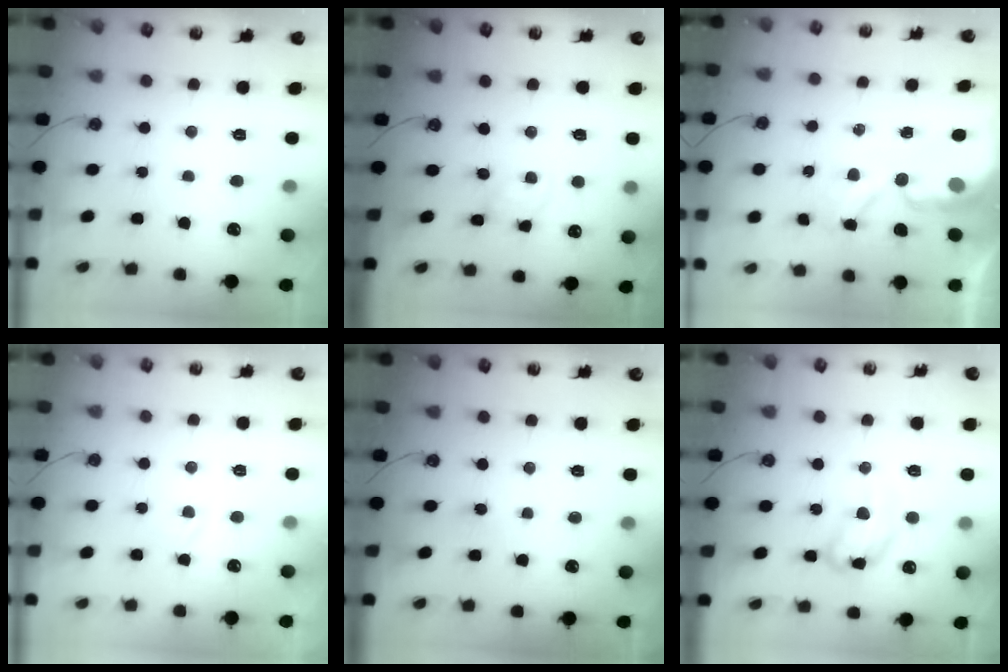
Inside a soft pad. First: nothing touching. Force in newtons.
{"total": 1.9, "press": 1.9, "slide": 0.3}
{"total": 4.1, "press": 4.1, "slide": 0.2}
{"total": 1.5, "press": 1.5, "slide": 0.3}
{"total": 2.7, "press": 2.7, "slide": 0.5}
{"total": 12.0, "press": 12.0, "slide": 0.9}